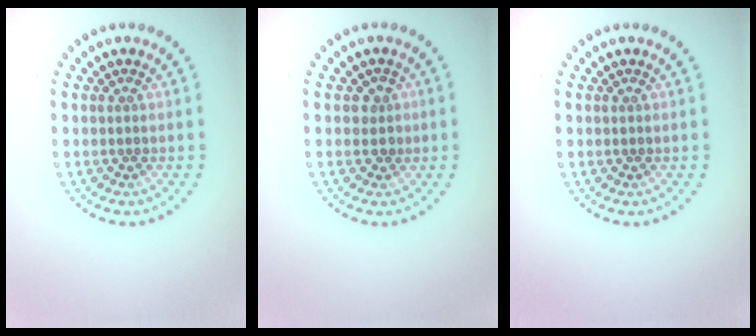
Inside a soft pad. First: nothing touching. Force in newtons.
{"total": 1.4, "press": 1.2, "slide": 0.7}
{"total": 0.0}